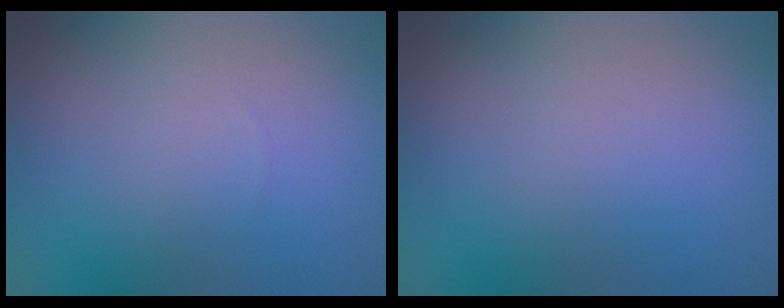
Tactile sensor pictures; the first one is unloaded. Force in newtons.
{"total": 0.0}